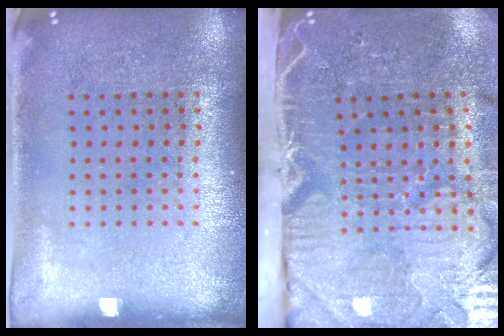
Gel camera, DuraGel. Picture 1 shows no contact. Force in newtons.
{"total": 5.3, "press": 4.3, "slide": 3.1}